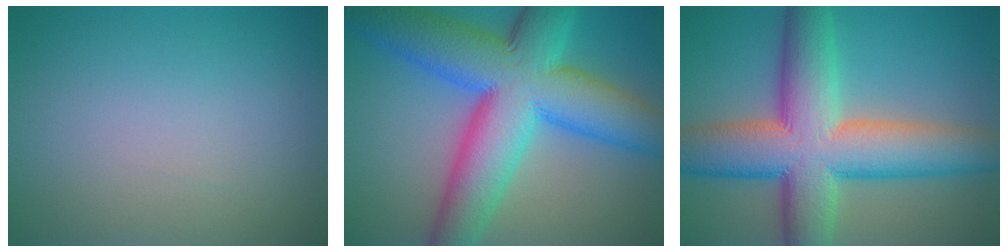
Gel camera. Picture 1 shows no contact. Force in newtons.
{"total": 14.2, "press": 14.1, "slide": 0.3}
{"total": 12.7, "press": 12.7, "slide": 0.4}